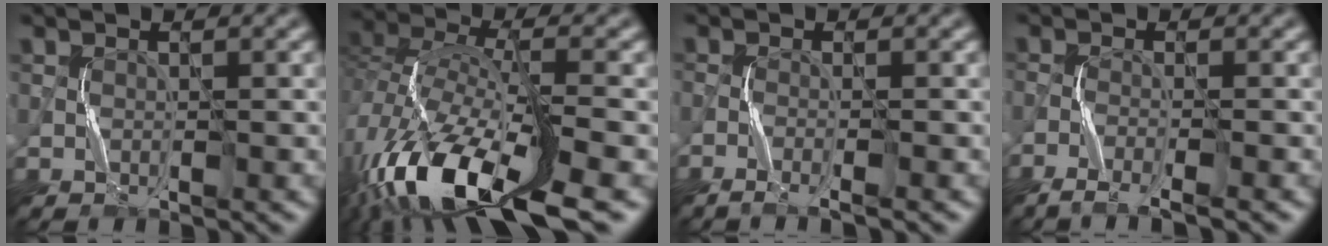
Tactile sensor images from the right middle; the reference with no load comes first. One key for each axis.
{"total": 14.2, "fx": -8.1, "fy": 4.9, "fz": 10.6, "tx": -0.223, "ty": -0.014, "tz": -0.156}
{"total": 2.1, "fx": -1.5, "fy": 0.3, "fz": 1.5, "tx": -0.027, "ty": -0.003, "tz": -0.037}
{"total": 3.2, "fx": -2.3, "fy": 0.5, "fz": 2.2, "tx": -0.040, "ty": -0.003, "tz": -0.055}